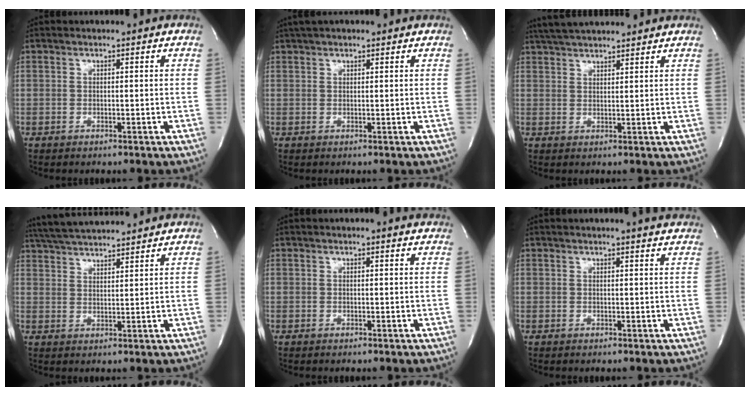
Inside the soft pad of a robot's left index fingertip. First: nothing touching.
{"total": 3.9, "force": [3.0, 0.9, 2.2], "torque": [-0.037, 0.031, 0.049]}
{"total": 9.7, "force": [8.8, 0.9, 3.9], "torque": [-0.073, 0.036, 0.135]}
{"total": 11.5, "force": [10.7, 0.5, 4.1], "torque": [-0.084, 0.025, 0.173]}
{"total": 2.0, "force": [1.8, 0.1, 0.9], "torque": [-0.015, 0.007, 0.014]}
{"total": 5.2, "force": [4.6, -0.1, 2.4], "torque": [-0.039, 0.009, 0.048]}